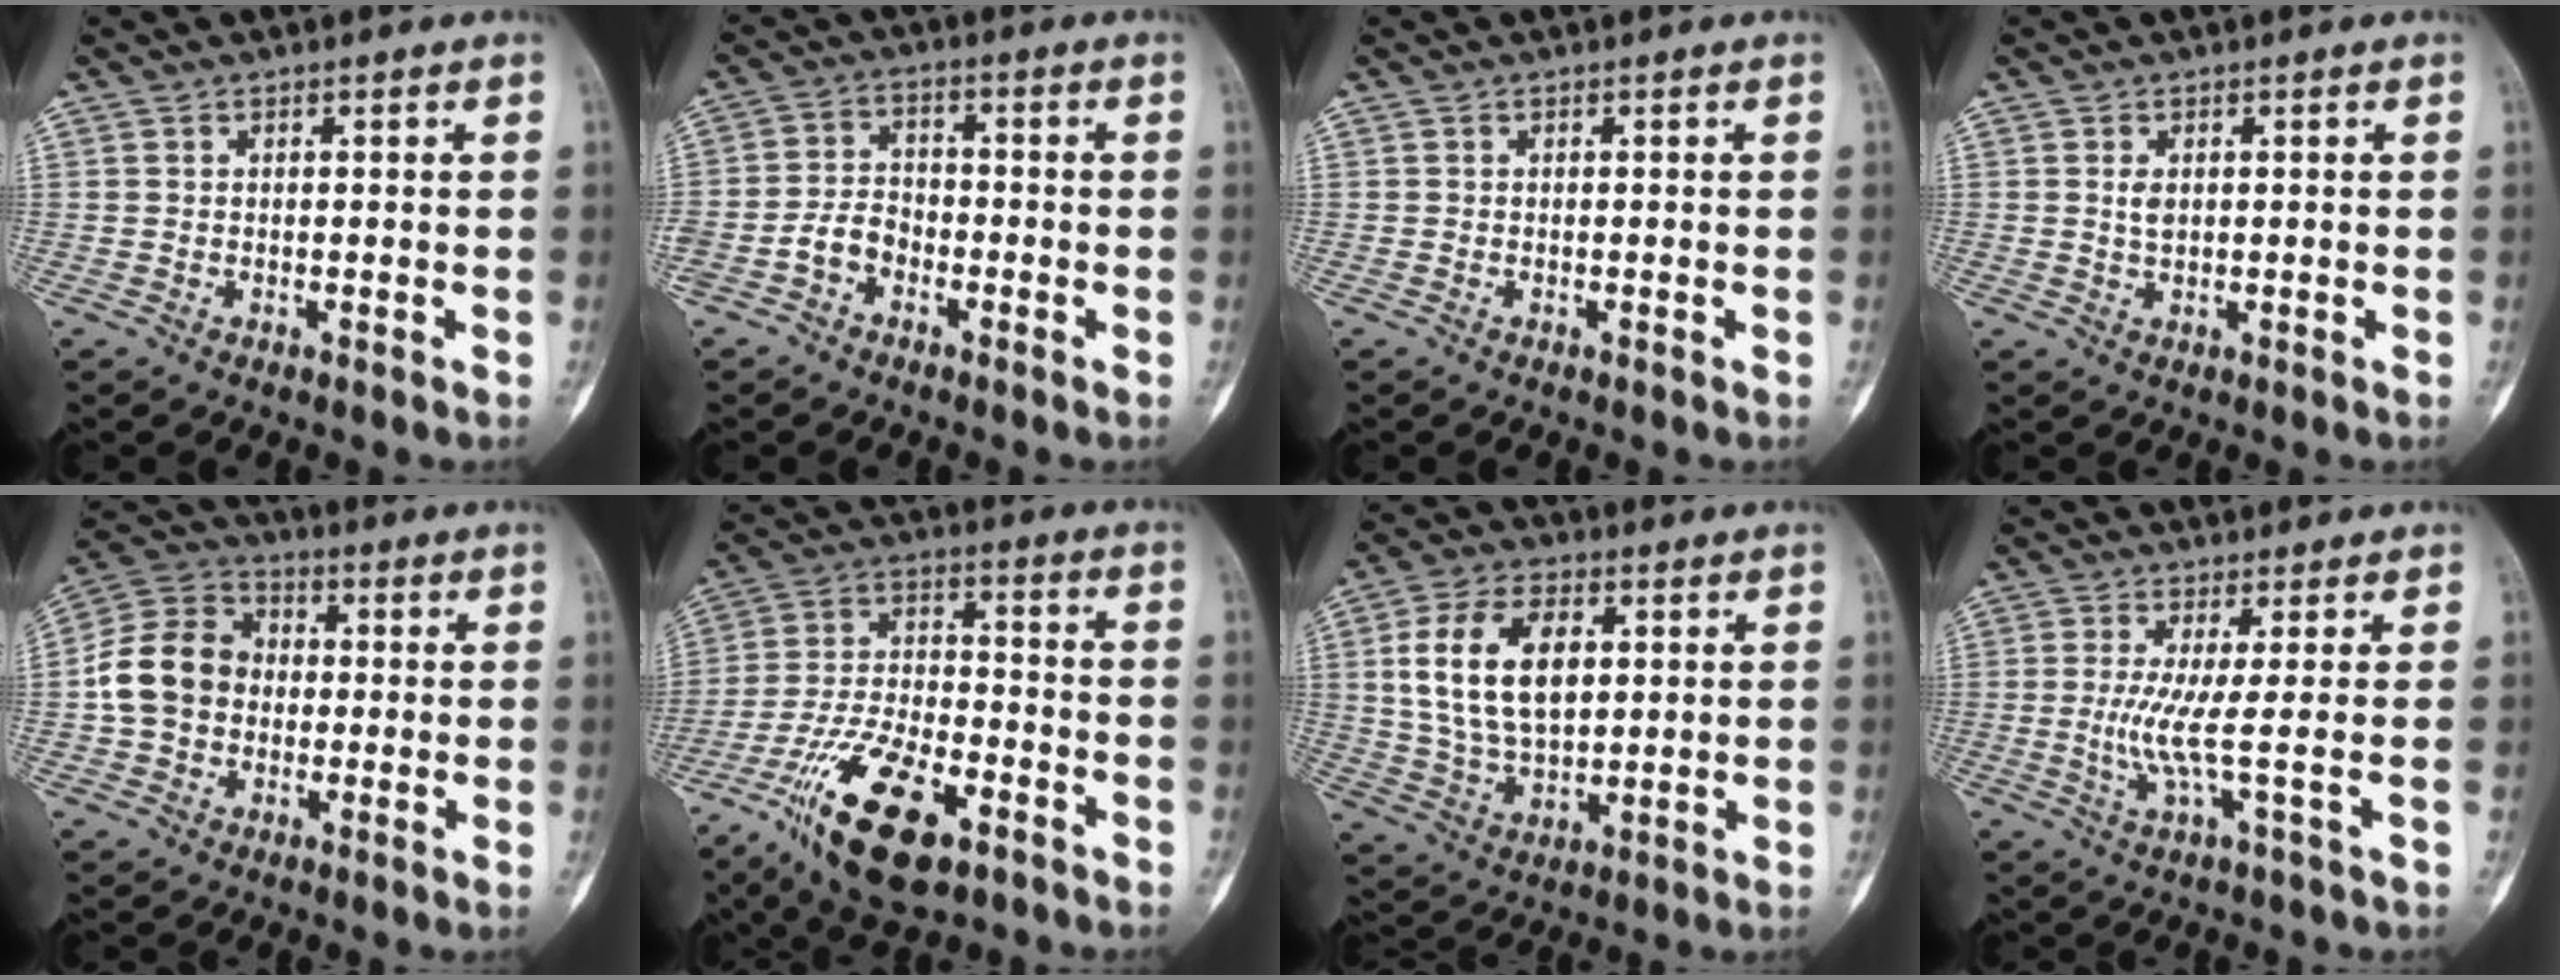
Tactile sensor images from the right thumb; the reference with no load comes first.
{"total": 5.6, "force": [-2.8, 4.1, 2.6], "torque": [-0.033, 0.027, -0.056]}
{"total": 0.0}
{"total": 2.0, "force": [0.4, 1.3, 1.4], "torque": [-0.018, -0.003, 0.007]}
{"total": 12.0, "force": [-0.7, 9.9, 6.7], "torque": [-0.108, 0.034, -0.024]}
{"total": 17.8, "force": [-9.8, 7.7, 12.7], "torque": [-0.224, 0.047, -0.170]}
{"total": 15.4, "force": [3.2, 9.4, 11.8], "torque": [-0.201, -0.002, 0.064]}
{"total": 4.7, "force": [-0.1, -0.8, 4.6], "torque": [-0.119, -0.016, -0.005]}